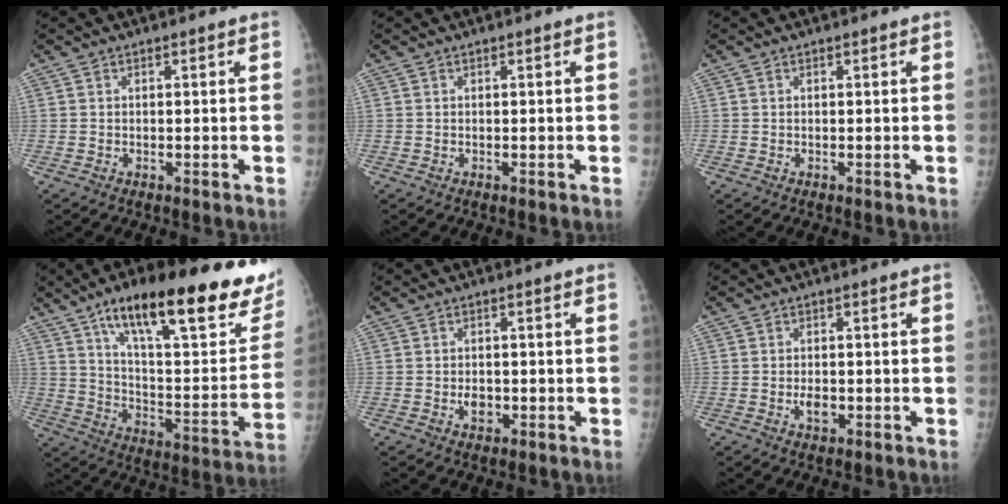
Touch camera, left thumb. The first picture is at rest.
{"total": 0.0}
{"total": 0.0}
{"total": 30.4, "force": [18.5, 8.6, 22.6], "torque": [-0.296, -0.047, 0.281]}
{"total": 2.5, "force": [-0.7, 1.9, 1.5], "torque": [-0.013, 0.003, -0.007]}
{"total": 2.6, "force": [-0.7, 1.6, 1.9], "torque": [-0.027, 0.002, -0.010]}